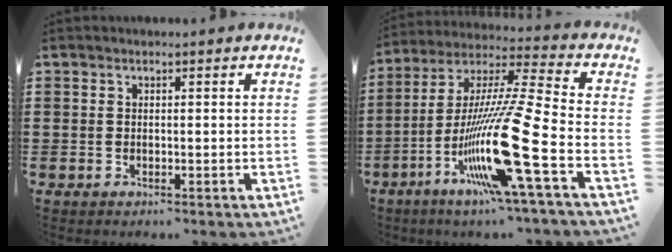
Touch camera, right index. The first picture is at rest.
{"total": 19.4, "force": [-8.2, 1.2, 17.5], "torque": [-0.356, -0.008, -0.148]}